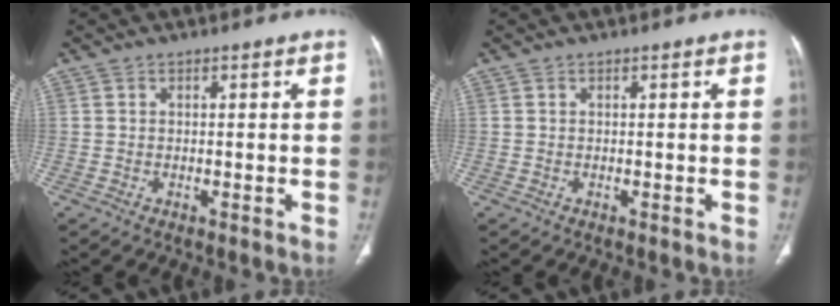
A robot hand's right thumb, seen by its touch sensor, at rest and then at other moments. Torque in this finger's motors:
{"motor_torque": [0.00, 0.00, 0.07, -0.04, 0.00]}